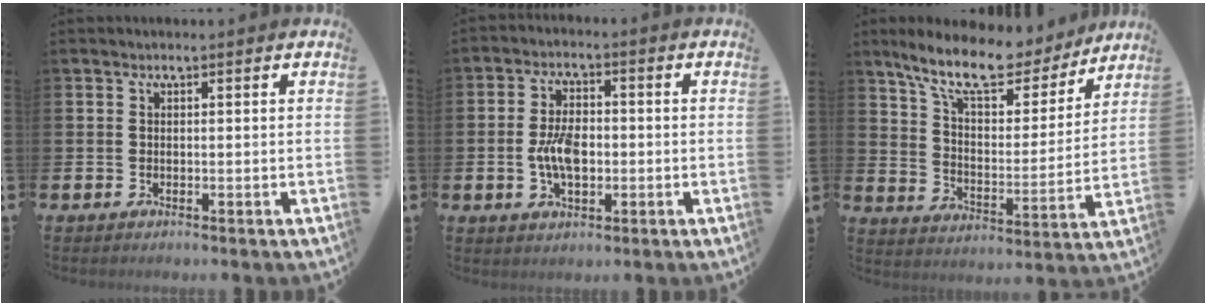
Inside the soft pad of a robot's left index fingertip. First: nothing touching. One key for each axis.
{"total": 5.4, "fx": -0.8, "fy": 3.0, "fz": 4.4, "tx": -0.076, "ty": 0.000, "tz": -0.018}
{"total": 12.0, "fx": 10.1, "fy": 3.5, "fz": 5.4, "tx": -0.132, "ty": -0.059, "tz": 0.174}